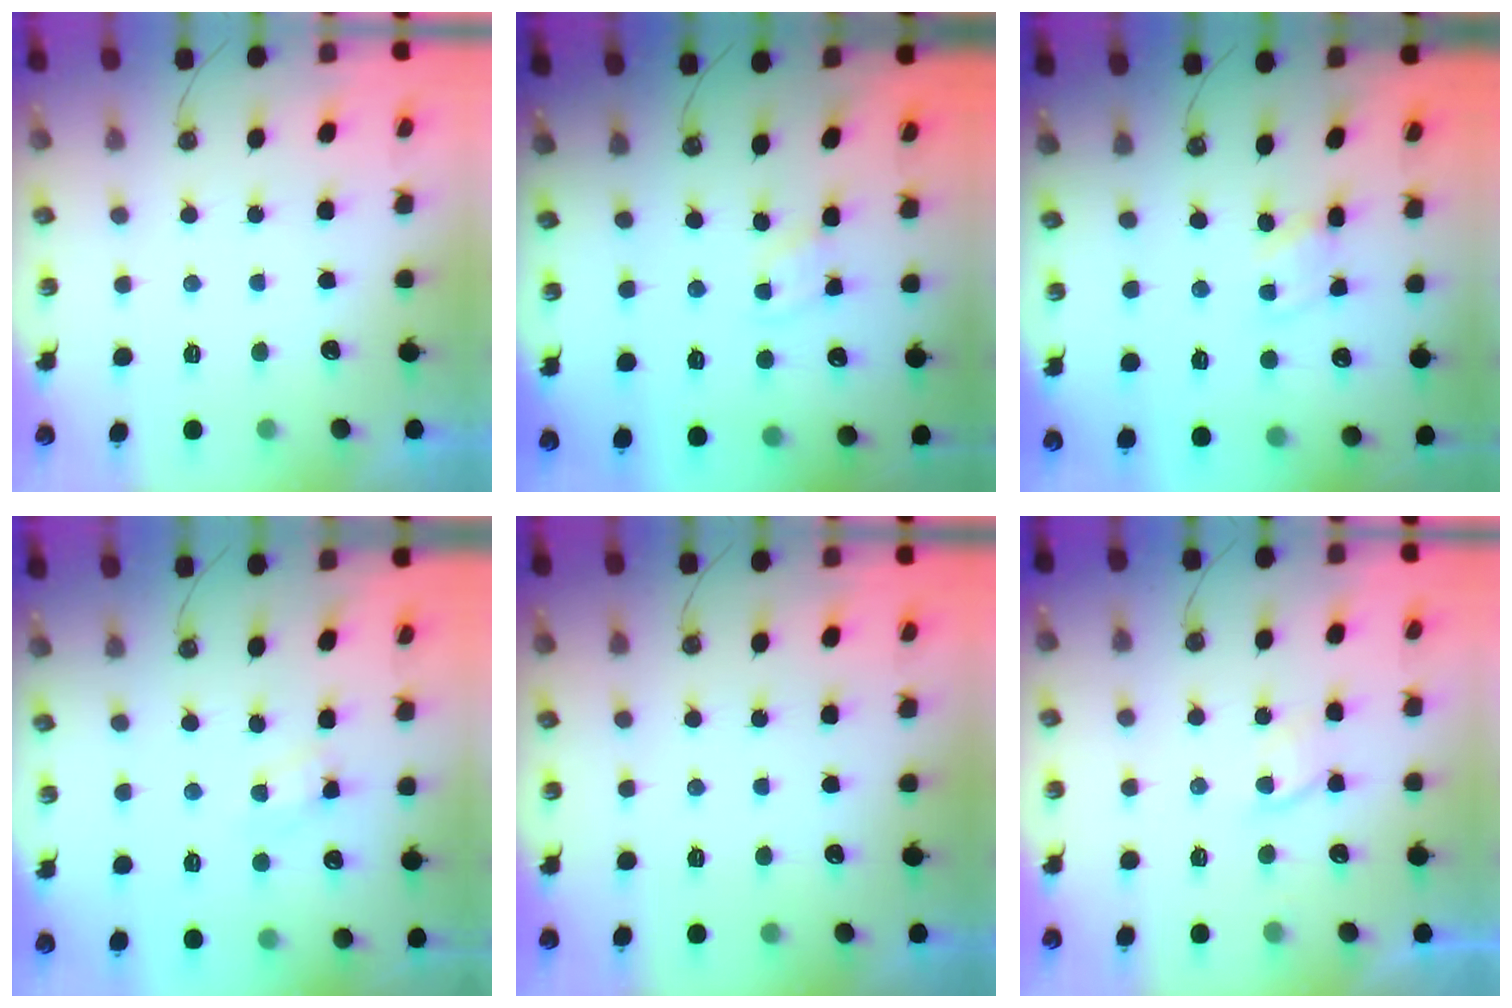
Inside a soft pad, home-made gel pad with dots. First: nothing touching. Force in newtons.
{"total": 2.9, "press": 2.9, "slide": 0.4}
{"total": 1.6, "press": 1.6, "slide": 0.2}
{"total": 3.7, "press": 3.7, "slide": 0.5}
{"total": 0.0}
{"total": 3.1, "press": 3.1, "slide": 0.4}